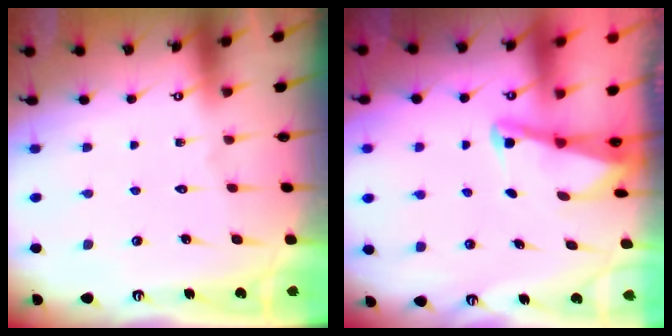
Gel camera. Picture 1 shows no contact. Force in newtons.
{"total": 2.3, "press": 2.2, "slide": 0.4}